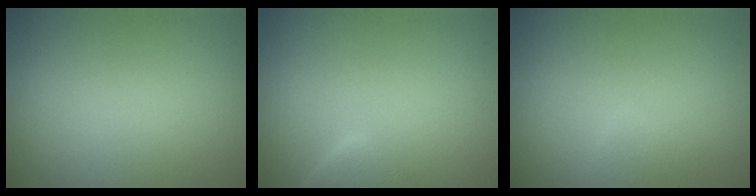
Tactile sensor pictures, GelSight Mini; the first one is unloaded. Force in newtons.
{"total": 2.5, "press": 2.5, "slide": 0.2}
{"total": 0.8, "press": 0.8, "slide": 0.0}